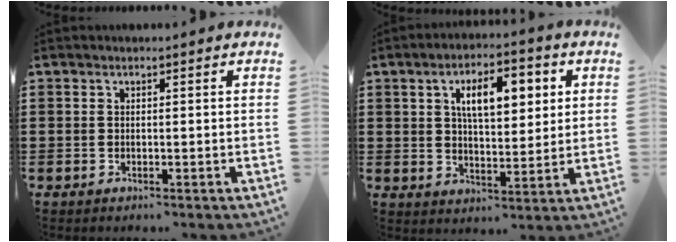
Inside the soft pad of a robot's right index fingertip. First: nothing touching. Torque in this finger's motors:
{"motor_torque": [1.04, 0.25, 0.82, 0.19]}